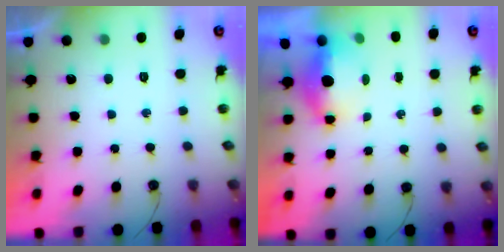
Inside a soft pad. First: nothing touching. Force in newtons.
{"total": 4.7, "press": 4.5, "slide": 1.2}